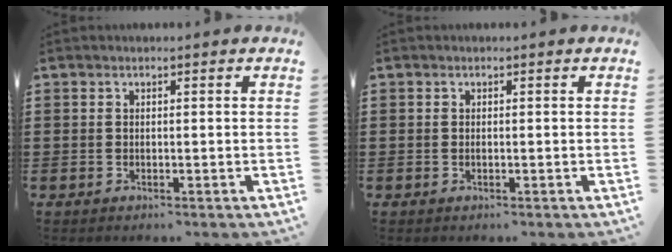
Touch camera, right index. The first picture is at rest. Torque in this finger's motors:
{"motor_torque": [1.34, 0.80, 0.06, 0.02]}